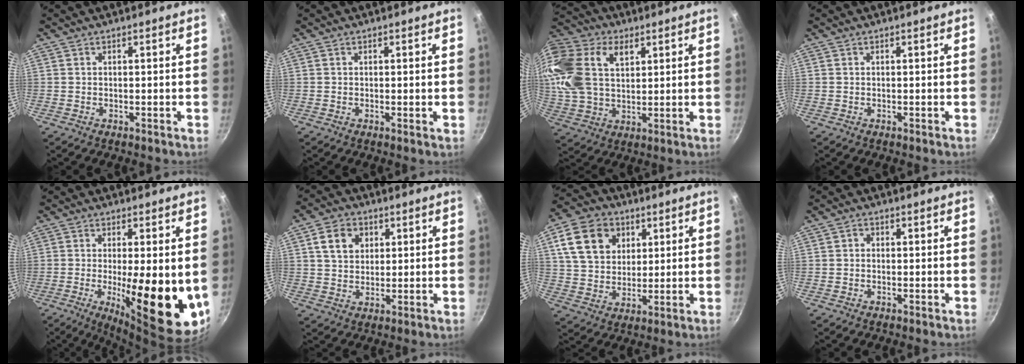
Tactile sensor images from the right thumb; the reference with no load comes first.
{"total": 0.5, "force": [0.1, 0.0, 0.5], "torque": [-0.009, -0.001, 0.000]}
{"total": 21.2, "force": [7.0, 14.2, 14.1], "torque": [-0.302, 0.012, 0.127]}
{"total": 0.0}
{"total": 16.9, "force": [-1.8, 4.7, 16.1], "torque": [-0.220, -0.022, -0.019]}
{"total": 7.3, "force": [2.4, 5.8, 3.7], "torque": [-0.045, 0.004, 0.038]}
{"total": 13.9, "force": [5.1, 10.7, 7.3], "torque": [-0.113, -0.003, 0.088]}
{"total": 1.0, "force": [-0.1, 0.9, 0.4], "torque": [-0.004, 0.006, -0.003]}